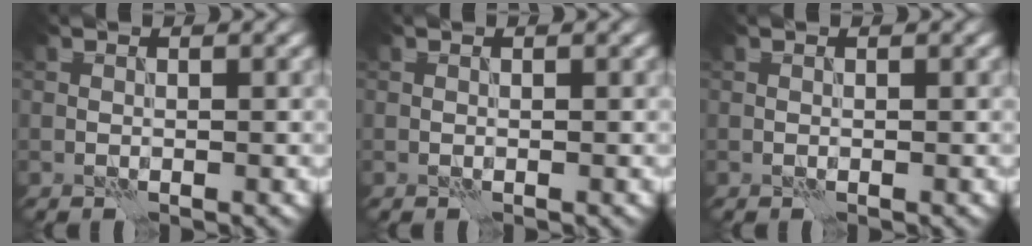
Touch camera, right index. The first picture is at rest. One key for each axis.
{"total": 0.0}
{"total": 0.0}